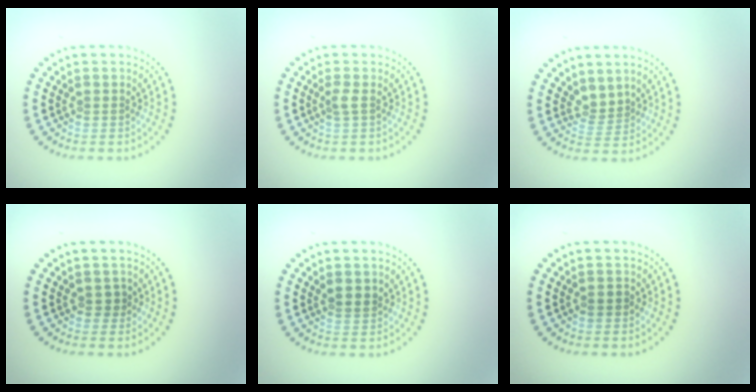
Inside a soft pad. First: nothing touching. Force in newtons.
{"total": 0.9, "press": 0.7, "slide": 0.7}
{"total": 1.6, "press": 1.1, "slide": 1.1}
{"total": 0.9, "press": 0.8, "slide": 0.5}
{"total": 1.4, "press": 1.3, "slide": 0.6}
{"total": 0.9, "press": 0.8, "slide": 0.3}